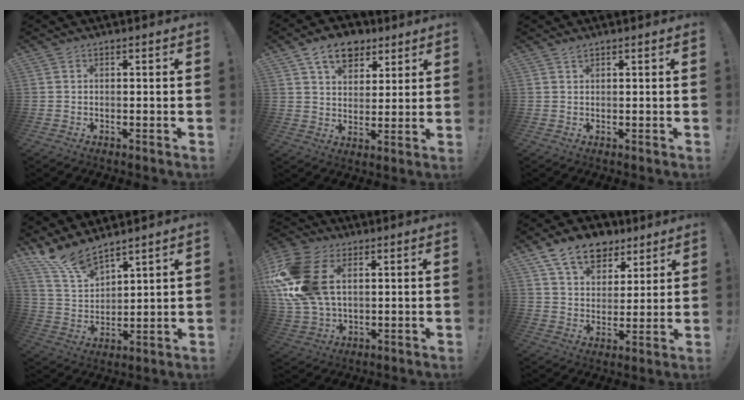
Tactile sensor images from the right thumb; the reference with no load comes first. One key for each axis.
{"total": 11.8, "fx": 6.9, "fy": 7.8, "fz": 5.5, "tx": -0.083, "ty": -0.030, "tz": 0.130}
{"total": 1.2, "fx": 0.9, "fy": 0.3, "fz": 0.6, "tx": -0.009, "ty": -0.001, "tz": 0.016}
{"total": 10.8, "fx": 9.8, "fy": 2.8, "fz": 3.4, "tx": -0.093, "ty": -0.070, "tz": 0.189}
{"total": 22.0, "fx": 5.0, "fy": 14.8, "fz": 15.5, "tx": -0.312, "ty": -0.009, "tz": 0.096}
{"total": 13.8, "fx": 9.0, "fy": 8.5, "fz": 6.2, "tx": -0.103, "ty": -0.050, "tz": 0.169}